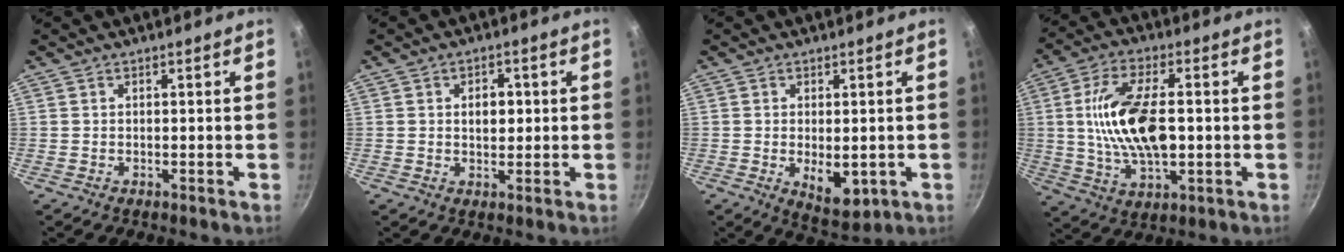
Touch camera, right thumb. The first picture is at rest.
{"total": 4.3, "force": [0.6, 2.9, 3.1], "torque": [-0.024, 0.002, 0.007]}
{"total": 7.5, "force": [-1.3, 3.9, 6.2], "torque": [-0.085, -0.015, -0.004]}
{"total": 15.9, "force": [0.5, 7.7, 13.9], "torque": [-0.251, 0.012, 0.007]}